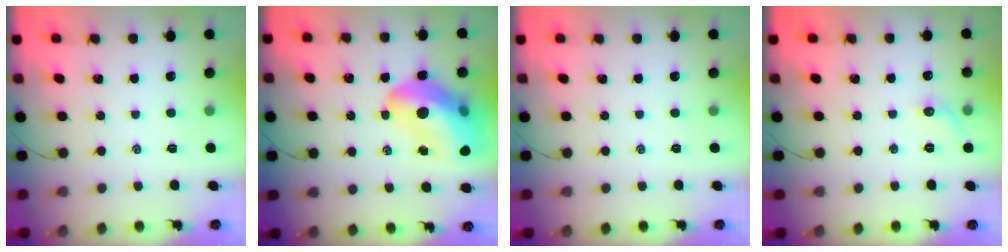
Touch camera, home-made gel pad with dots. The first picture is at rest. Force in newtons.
{"total": 19.3, "press": 18.6, "slide": 5.0}
{"total": 0.0}
{"total": 5.3, "press": 5.0, "slide": 1.8}